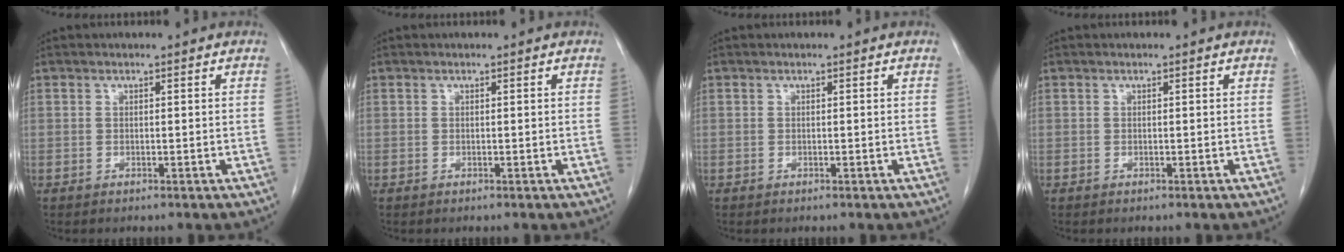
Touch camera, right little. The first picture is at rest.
{"total": 0.0}
{"total": 0.0}
{"total": 0.0}